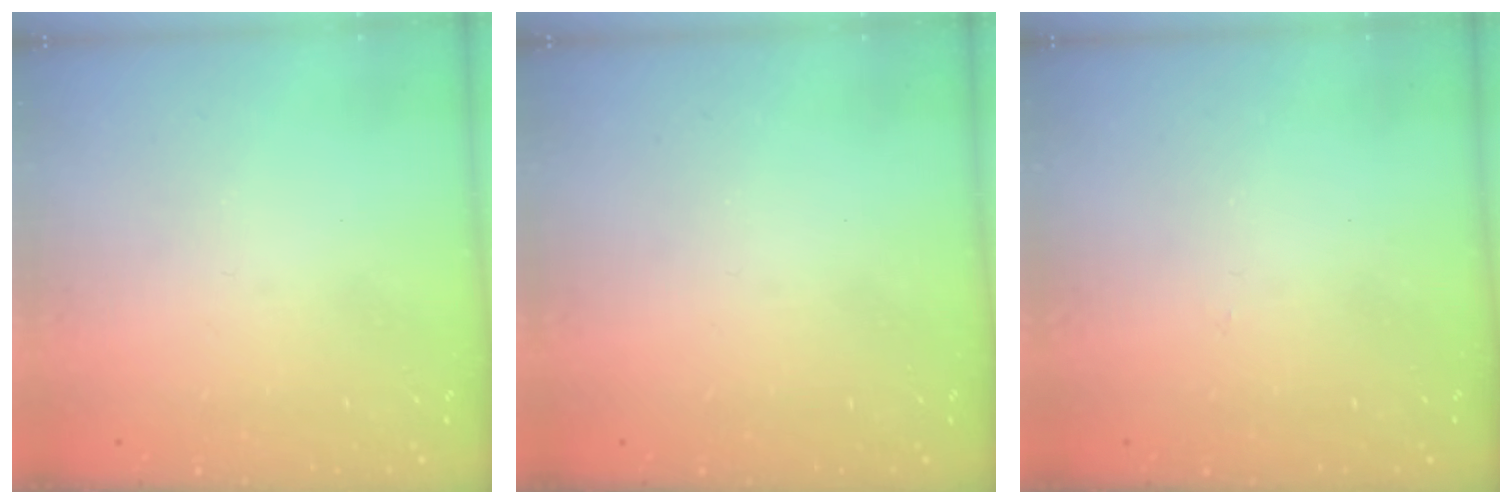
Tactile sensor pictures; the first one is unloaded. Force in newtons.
{"total": 0.0}
{"total": 2.8, "press": 2.8, "slide": 0.4}